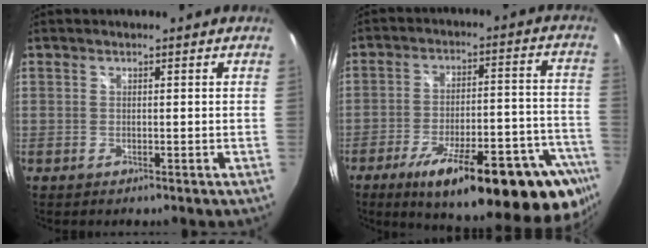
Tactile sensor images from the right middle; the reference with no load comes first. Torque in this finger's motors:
{"motor_torque": [1.70, -0.44, 0.91, 0.21]}